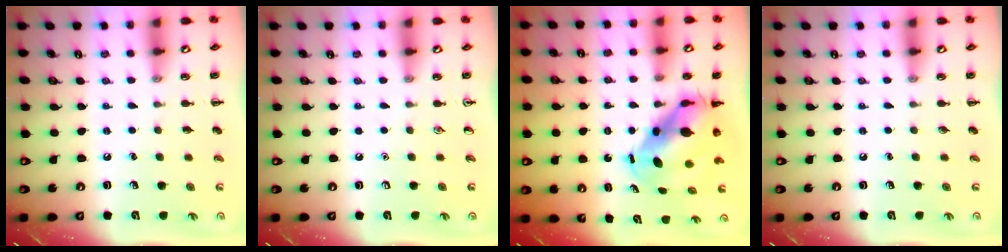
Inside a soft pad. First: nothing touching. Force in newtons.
{"total": 0.0}
{"total": 8.2, "press": 8.0, "slide": 1.9}
{"total": 0.0}